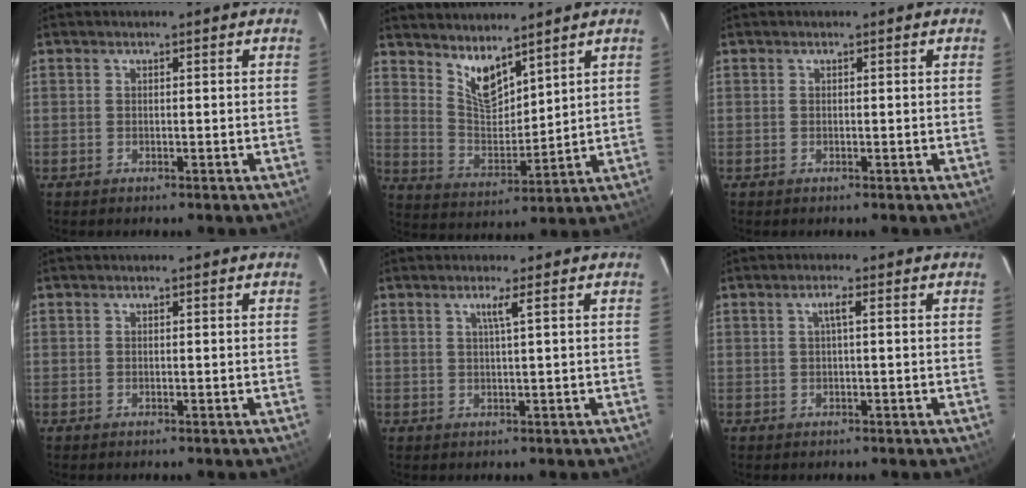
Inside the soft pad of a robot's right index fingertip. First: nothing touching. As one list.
[{"total": 8.0, "force": [6.2, 2.8, 4.3], "torque": [-0.072, -0.007, 0.124]}, {"total": 0.0}, {"total": 0.0}, {"total": 1.8, "force": [0.7, -0.7, 1.5], "torque": [-0.023, -0.004, 0.014]}, {"total": 1.5, "force": [0.2, -0.1, 1.5], "torque": [-0.027, 0.004, 0.002]}]